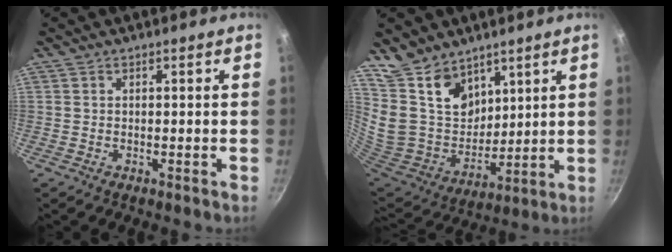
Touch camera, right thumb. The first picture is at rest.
{"total": 17.1, "force": [11.5, 10.9, 6.5], "torque": [-0.087, -0.082, 0.232]}